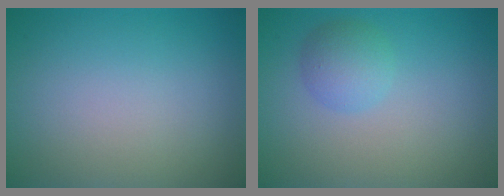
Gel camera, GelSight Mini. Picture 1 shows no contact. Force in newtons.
{"total": 2.4, "press": 2.4, "slide": 0.1}